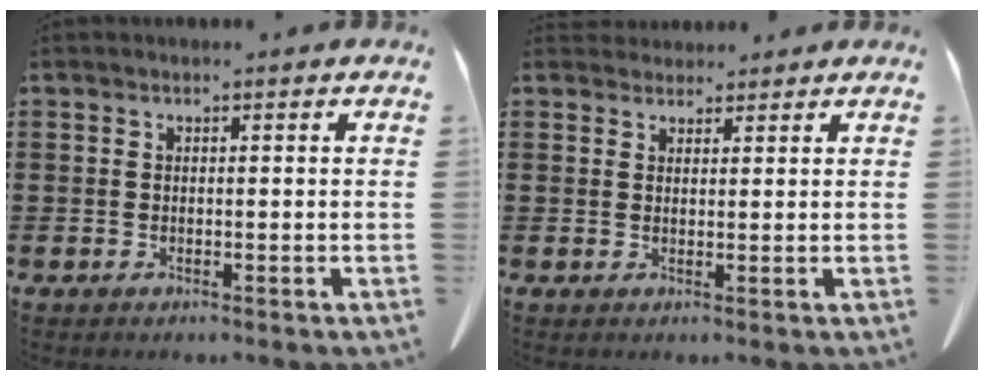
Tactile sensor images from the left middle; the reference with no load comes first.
{"total": 2.1, "force": [2.0, 0.8, 0.0], "torque": [-0.006, 0.001, 0.039]}